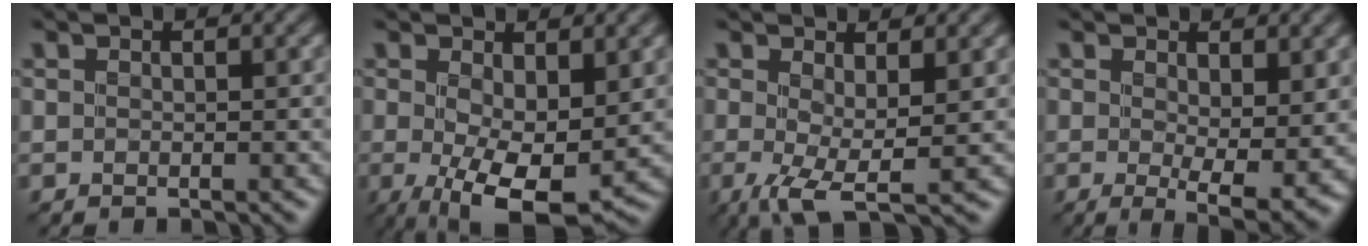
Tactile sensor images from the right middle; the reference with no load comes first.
{"total": 8.2, "force": [-1.0, 3.4, 7.4], "torque": [-0.124, -0.016, -0.013]}
{"total": 4.3, "force": [-0.4, 1.1, 4.1], "torque": [-0.077, -0.010, -0.009]}
{"total": 5.7, "force": [0.5, 1.8, 5.4], "torque": [-0.082, -0.020, 0.013]}